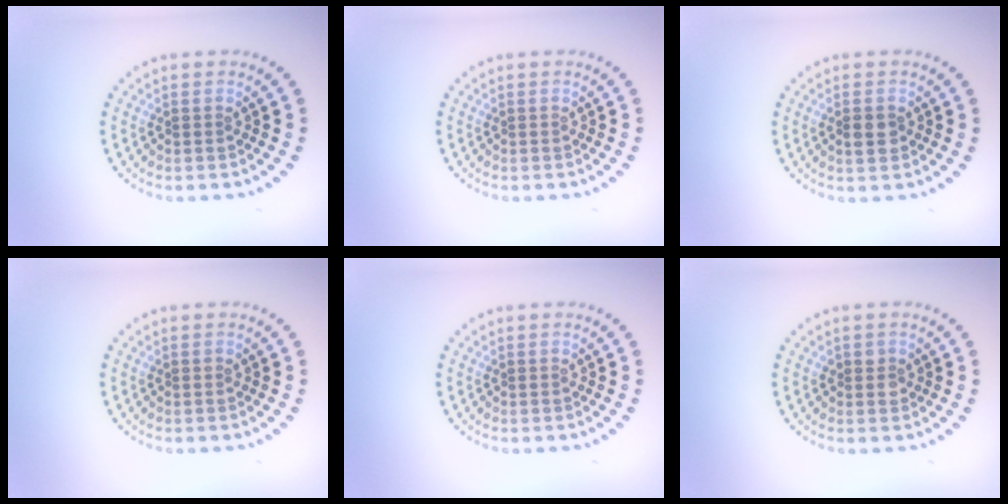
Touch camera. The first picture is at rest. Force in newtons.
{"total": 0.0}
{"total": 1.7, "press": 1.6, "slide": 0.5}
{"total": 0.0}
{"total": 0.0}
{"total": 1.2, "press": 1.1, "slide": 0.5}